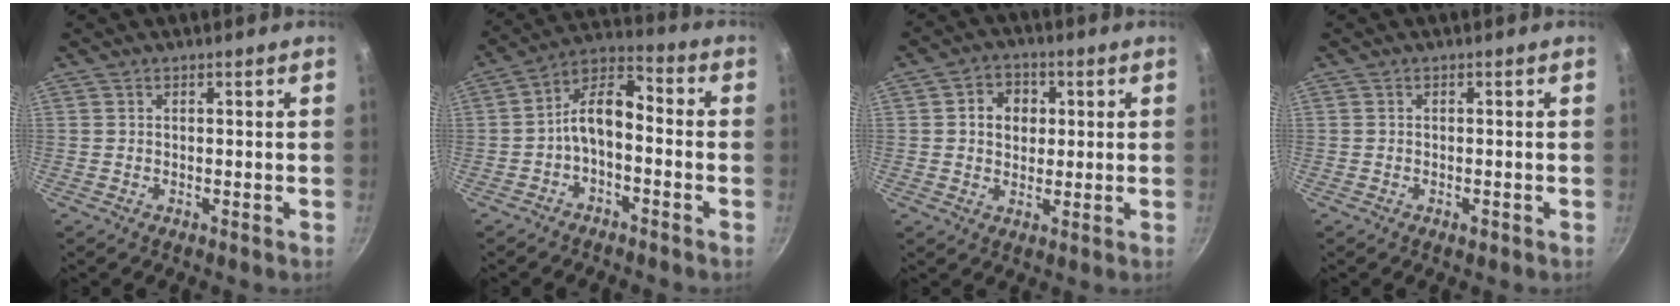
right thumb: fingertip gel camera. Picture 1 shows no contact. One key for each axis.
{"total": 8.6, "fx": -2.6, "fy": 4.5, "fz": 6.9, "tx": -0.119, "ty": 0.053, "tz": -0.057}
{"total": 6.5, "fx": 1.3, "fy": 5.4, "fz": 3.4, "tx": -0.027, "ty": 0.004, "tz": 0.013}
{"total": 1.1, "fx": -0.6, "fy": 0.6, "fz": 0.7, "tx": -0.011, "ty": 0.001, "tz": -0.009}